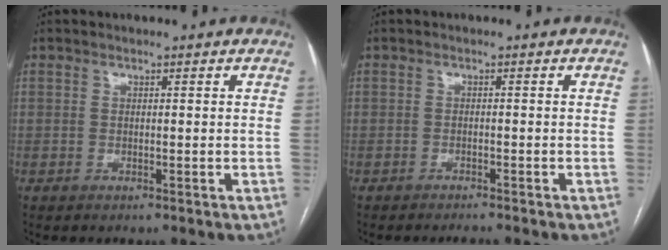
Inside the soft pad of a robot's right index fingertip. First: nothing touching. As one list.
[{"total": 2.0, "force": [-1.9, 0.1, 0.6], "torque": [-0.009, -0.004, -0.025]}]